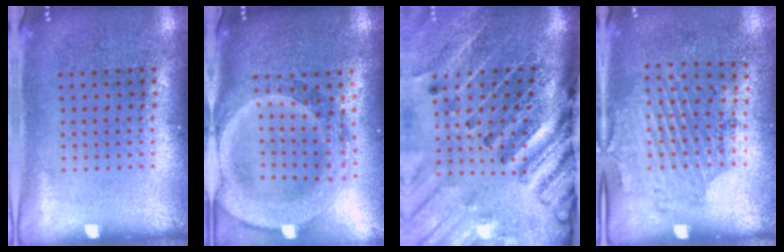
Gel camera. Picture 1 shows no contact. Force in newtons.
{"total": 2.9, "press": 2.5, "slide": 1.4}
{"total": 4.5, "press": 3.3, "slide": 3.0}
{"total": 1.7, "press": 1.2, "slide": 1.2}